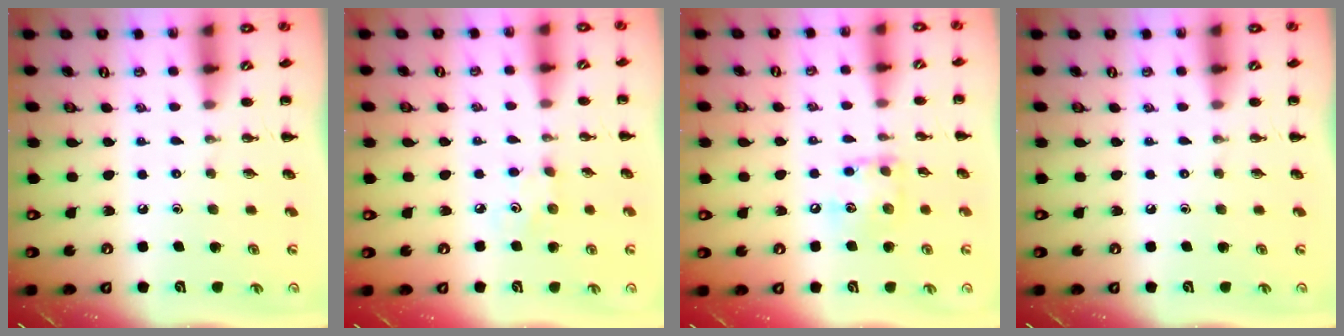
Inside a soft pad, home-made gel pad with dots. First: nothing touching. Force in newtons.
{"total": 2.9, "press": 2.8, "slide": 0.8}
{"total": 10.1, "press": 10.1, "slide": 0.8}
{"total": 0.0}